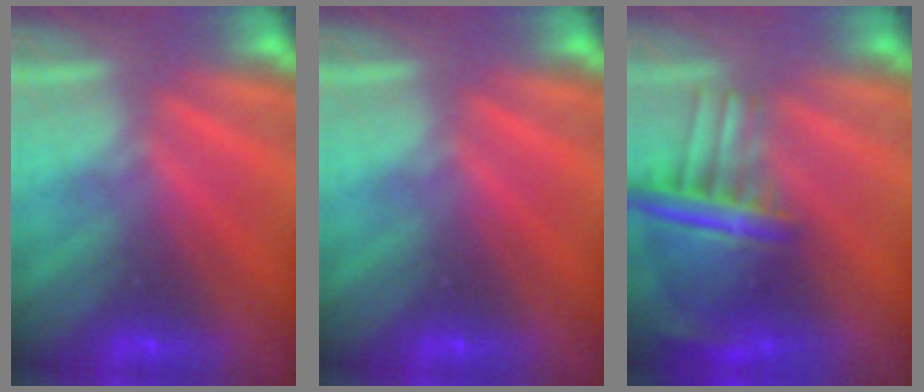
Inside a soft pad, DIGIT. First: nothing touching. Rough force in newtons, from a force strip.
{"total": 0.0}
{"total": 7.8}